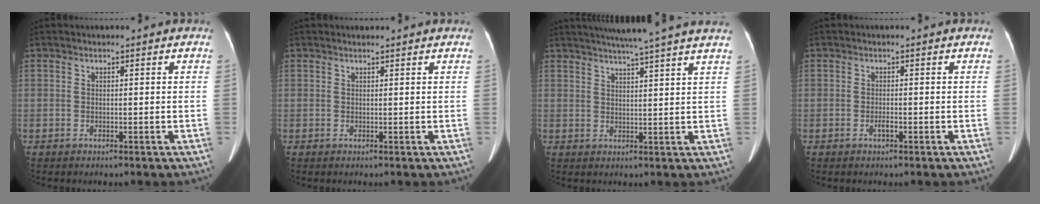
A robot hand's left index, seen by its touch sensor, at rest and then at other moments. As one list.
[{"total": 2.0, "force": [2.0, 0.2, 0.5], "torque": [-0.015, 0.015, 0.022]}, {"total": 13.9, "force": [12.0, -1.1, 7.0], "torque": [-0.113, 0.007, 0.147]}, {"total": 0.8, "force": [-0.5, 0.1, 0.6], "torque": [-0.017, -0.002, -0.007]}]